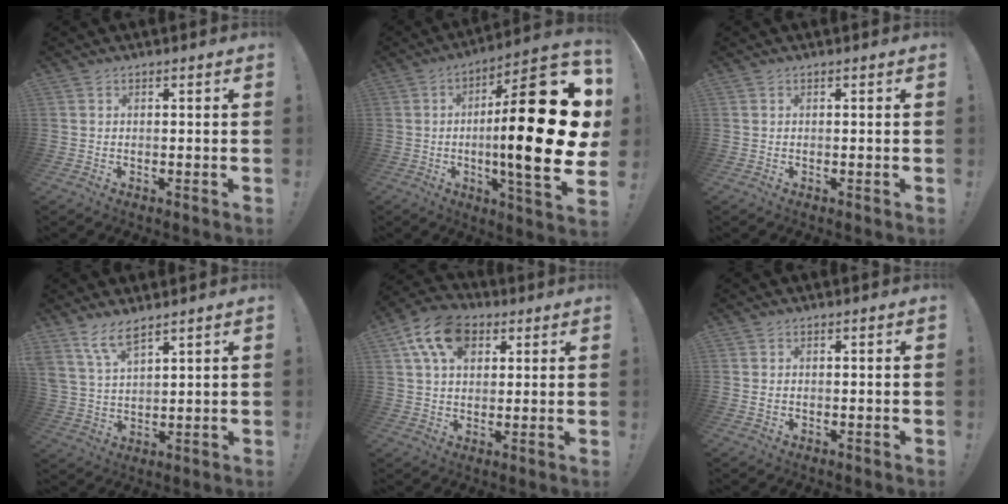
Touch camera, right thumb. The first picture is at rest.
{"total": 29.2, "force": [0.1, 6.9, 28.3], "torque": [-0.440, -0.005, -0.003]}
{"total": 0.0}
{"total": 8.2, "force": [6.4, 2.8, 4.2], "torque": [-0.090, -0.030, 0.124]}
{"total": 13.8, "force": [6.3, 9.2, 8.2], "torque": [-0.130, -0.014, 0.121]}
{"total": 0.8, "force": [0.1, 0.8, 0.3], "torque": [-0.007, 0.004, 0.001]}